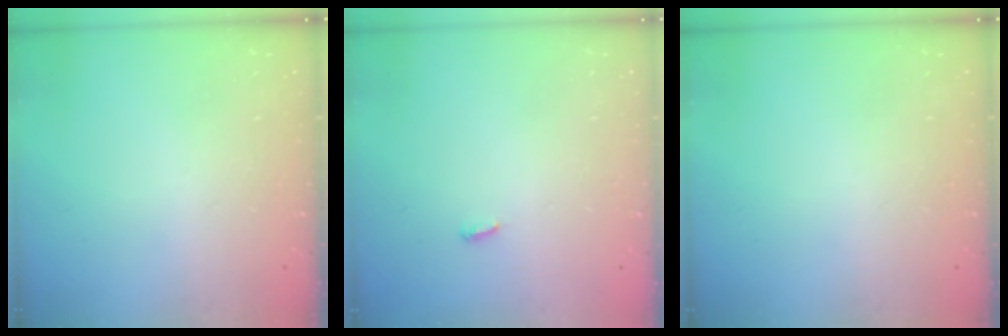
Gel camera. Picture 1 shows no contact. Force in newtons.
{"total": 2.9, "press": 2.9, "slide": 0.2}
{"total": 0.0}